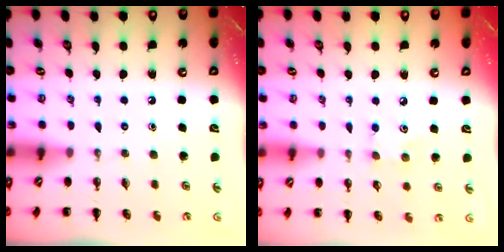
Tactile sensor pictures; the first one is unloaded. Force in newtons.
{"total": 5.1, "press": 5.0, "slide": 0.9}